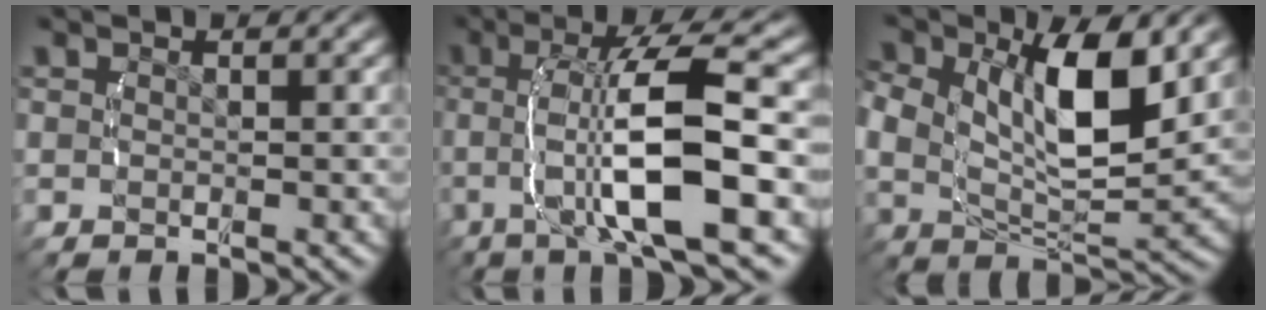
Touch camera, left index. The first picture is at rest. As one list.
[{"total": 9.4, "force": [-0.1, 2.8, 9.0], "torque": [-0.154, 0.014, -0.003]}, {"total": 8.4, "force": [2.1, 4.3, 7.0], "torque": [-0.134, -0.027, 0.048]}]